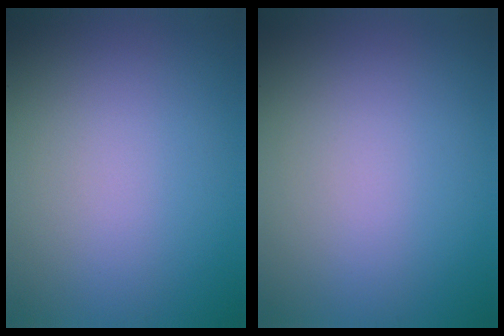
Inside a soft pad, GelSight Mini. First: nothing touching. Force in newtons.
{"total": 0.0}